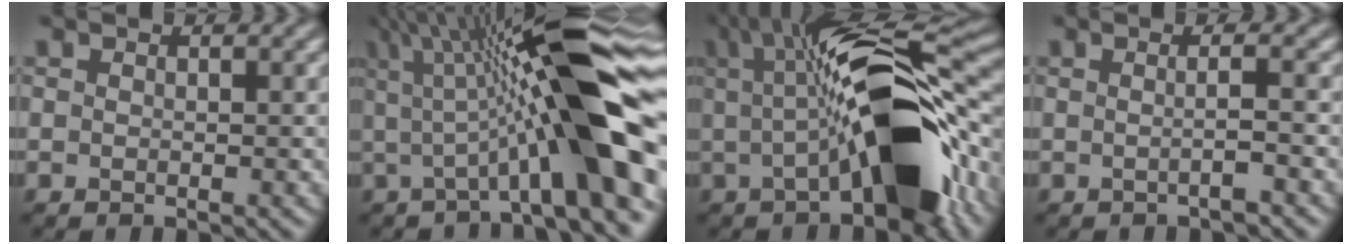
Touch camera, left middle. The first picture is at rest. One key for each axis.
{"total": 13.4, "fx": 0.8, "fy": 2.4, "fz": 13.1, "tx": -0.187, "ty": 0.020, "tz": 0.009}
{"total": 13.0, "fx": -0.1, "fy": 4.1, "fz": 12.3, "tx": -0.176, "ty": 0.018, "tz": -0.013}
{"total": 2.3, "fx": -0.2, "fy": 0.6, "fz": 2.2, "tx": -0.028, "ty": 0.000, "tz": -0.013}